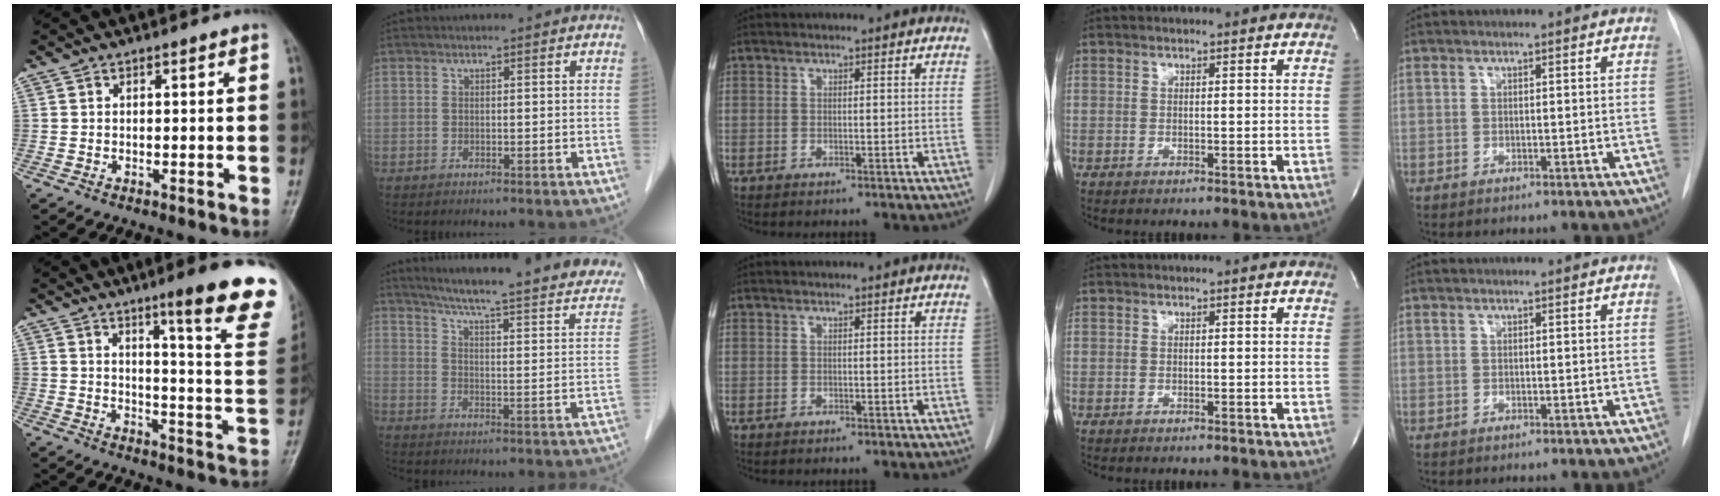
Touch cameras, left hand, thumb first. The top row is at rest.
{"thumb": {"total": 18.3, "force": [11.3, 2.1, 14.2], "torque": [-0.154, -0.065, 0.148]}, "index": {"total": 26.7, "force": [21.7, 3.2, 15.1], "torque": [-0.211, -0.030, 0.264]}}